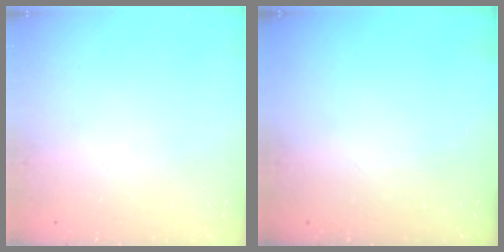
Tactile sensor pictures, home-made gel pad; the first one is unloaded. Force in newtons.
{"total": 0.0}